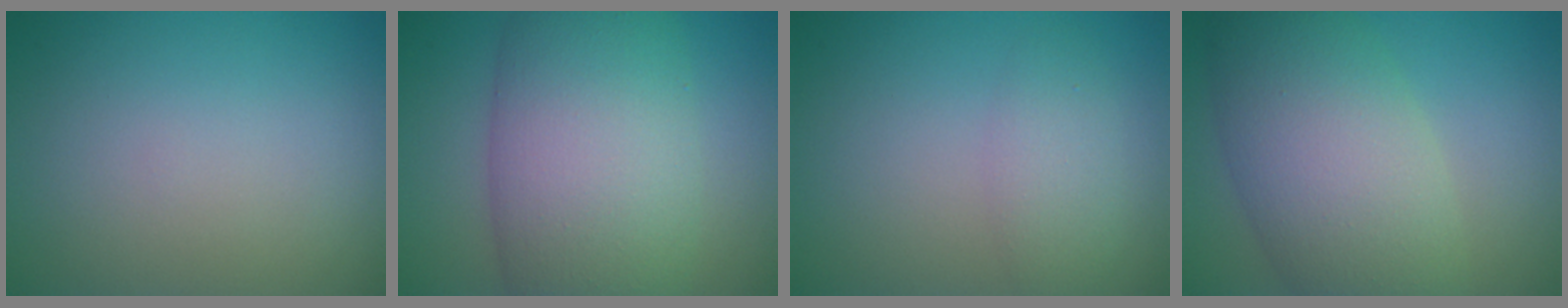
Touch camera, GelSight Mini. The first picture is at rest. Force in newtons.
{"total": 11.5, "press": 11.5, "slide": 0.4}
{"total": 2.2, "press": 2.2, "slide": 0.1}
{"total": 8.9, "press": 8.9, "slide": 0.5}